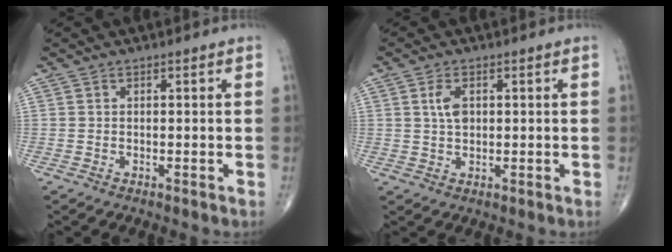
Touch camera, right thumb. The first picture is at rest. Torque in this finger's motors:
{"motor_torque": [-0.47, -0.09, 0.33, 0.22, -0.03]}